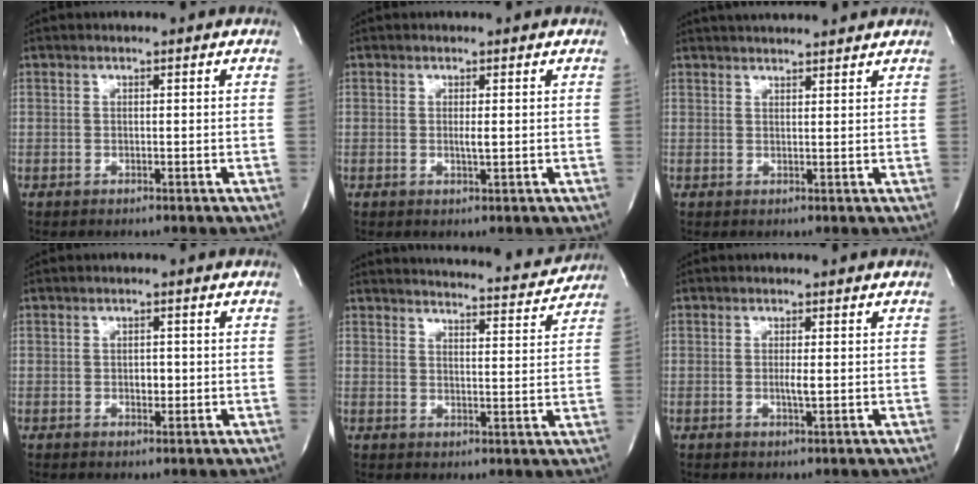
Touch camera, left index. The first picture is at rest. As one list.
[{"total": 1.0, "force": [-0.2, 0.1, 1.0], "torque": [-0.025, -0.006, -0.004]}, {"total": 5.4, "force": [5.2, 0.7, 1.5], "torque": [-0.016, 0.022, 0.055]}, {"total": 1.6, "force": [-0.5, 1.0, 1.1], "torque": [-0.017, -0.002, -0.008]}, {"total": 13.2, "force": [13.0, 0.9, 2.2], "torque": [-0.026, -0.032, 0.153]}, {"total": 1.5, "force": [-0.4, 0.1, 1.5], "torque": [-0.031, -0.006, -0.007]}]